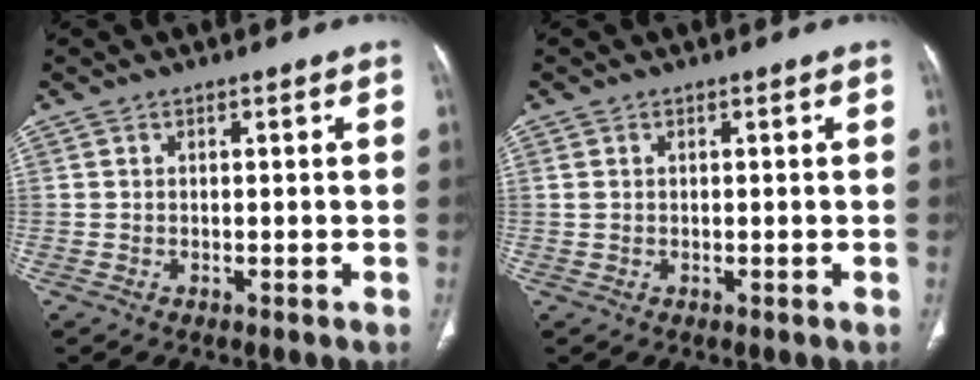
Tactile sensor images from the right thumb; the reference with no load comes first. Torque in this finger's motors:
{"motor_torque": [-0.18, -0.31, -0.11, -0.03, -0.02]}